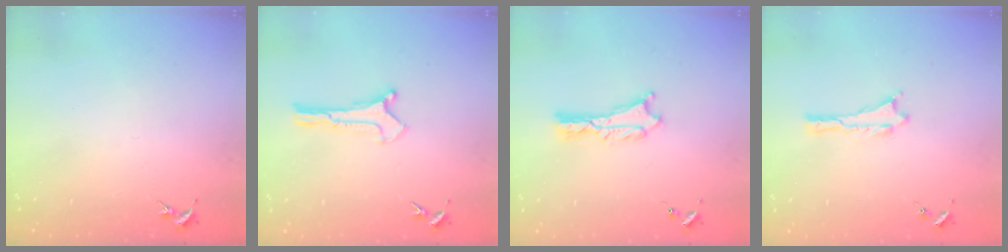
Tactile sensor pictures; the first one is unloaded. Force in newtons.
{"total": 0.0}
{"total": 1.1, "press": 1.1, "slide": 0.2}
{"total": 0.0}